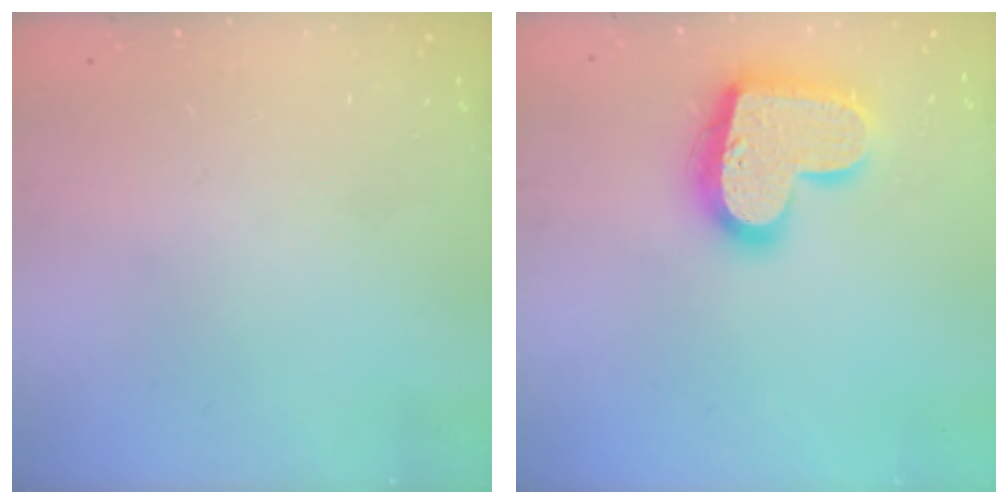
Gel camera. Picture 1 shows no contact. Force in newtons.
{"total": 20.0, "press": 20.0, "slide": 1.2}